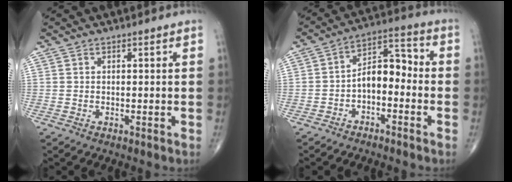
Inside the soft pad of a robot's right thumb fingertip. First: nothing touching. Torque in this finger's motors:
{"motor_torque": [1.51, 1.07, 1.10, -0.68, -0.04]}